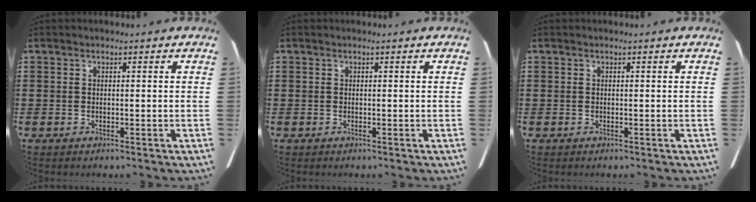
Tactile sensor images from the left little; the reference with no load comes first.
{"total": 0.0}
{"total": 0.0}